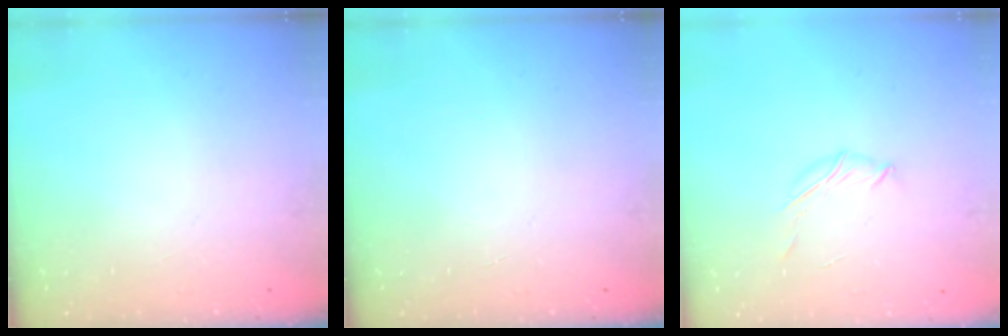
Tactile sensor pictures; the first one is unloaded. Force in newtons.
{"total": 0.0}
{"total": 4.7, "press": 4.6, "slide": 0.9}